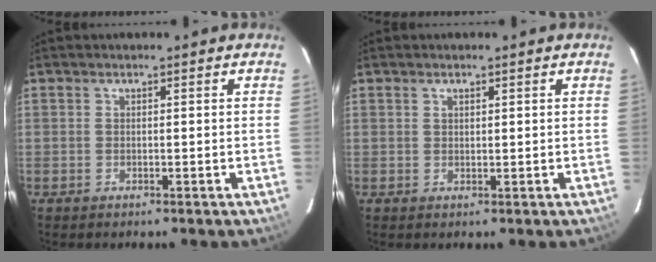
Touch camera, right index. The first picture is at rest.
{"total": 0.9, "force": [0.6, 0.5, 0.4], "torque": [-0.005, 0.002, 0.011]}